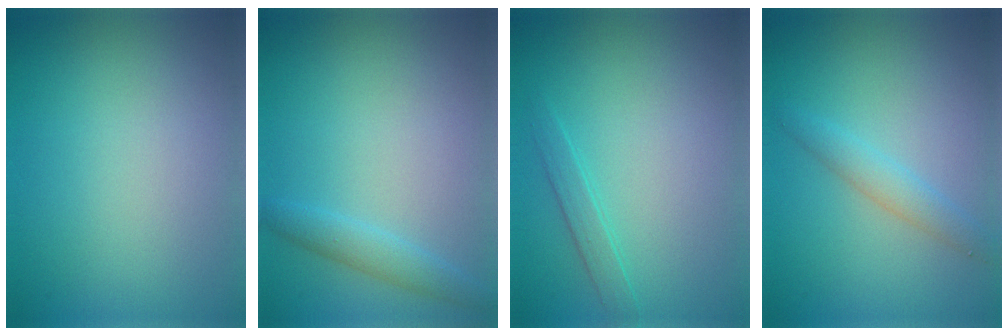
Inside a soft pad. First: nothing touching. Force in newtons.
{"total": 1.8, "press": 1.8, "slide": 0.2}
{"total": 1.3, "press": 1.3, "slide": 0.1}
{"total": 2.5, "press": 2.5, "slide": 0.1}